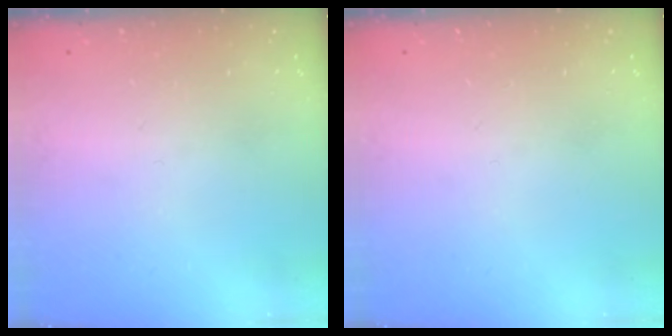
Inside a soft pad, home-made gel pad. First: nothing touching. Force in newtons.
{"total": 0.0}